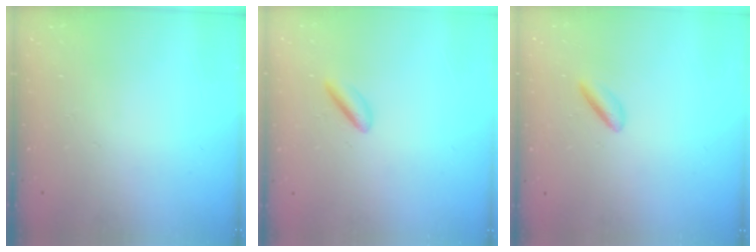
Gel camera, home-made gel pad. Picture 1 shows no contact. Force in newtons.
{"total": 2.6, "press": 2.5, "slide": 1.0}
{"total": 2.1, "press": 2.0, "slide": 0.8}